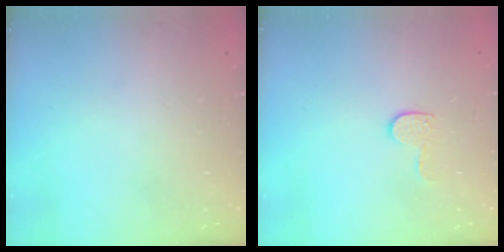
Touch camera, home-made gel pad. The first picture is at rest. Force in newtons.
{"total": 6.9, "press": 6.9, "slide": 0.5}